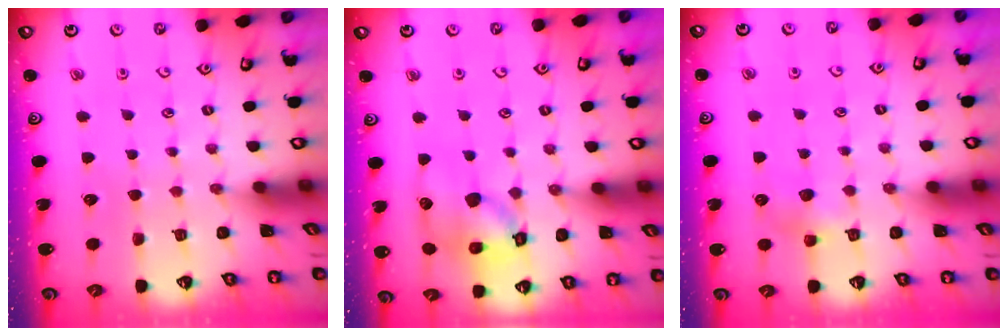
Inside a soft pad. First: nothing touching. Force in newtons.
{"total": 13.5, "press": 13.3, "slide": 2.0}
{"total": 4.7, "press": 4.6, "slide": 0.7}